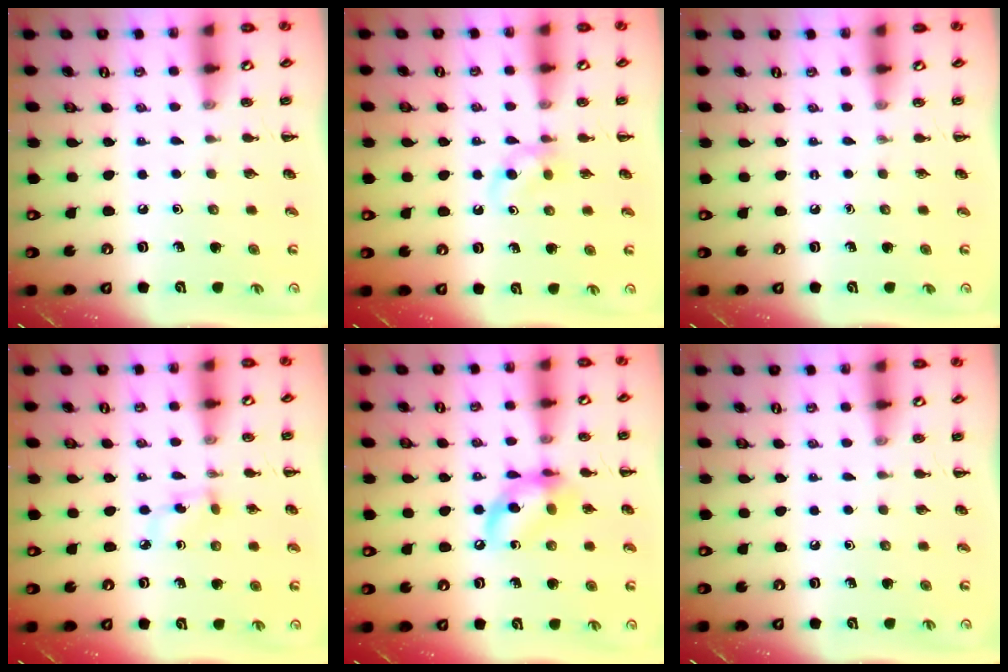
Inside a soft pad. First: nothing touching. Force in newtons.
{"total": 2.5, "press": 2.3, "slide": 1.0}
{"total": 0.0}
{"total": 4.6, "press": 4.4, "slide": 1.5}
{"total": 12.3, "press": 12.0, "slide": 2.5}
{"total": 0.0}